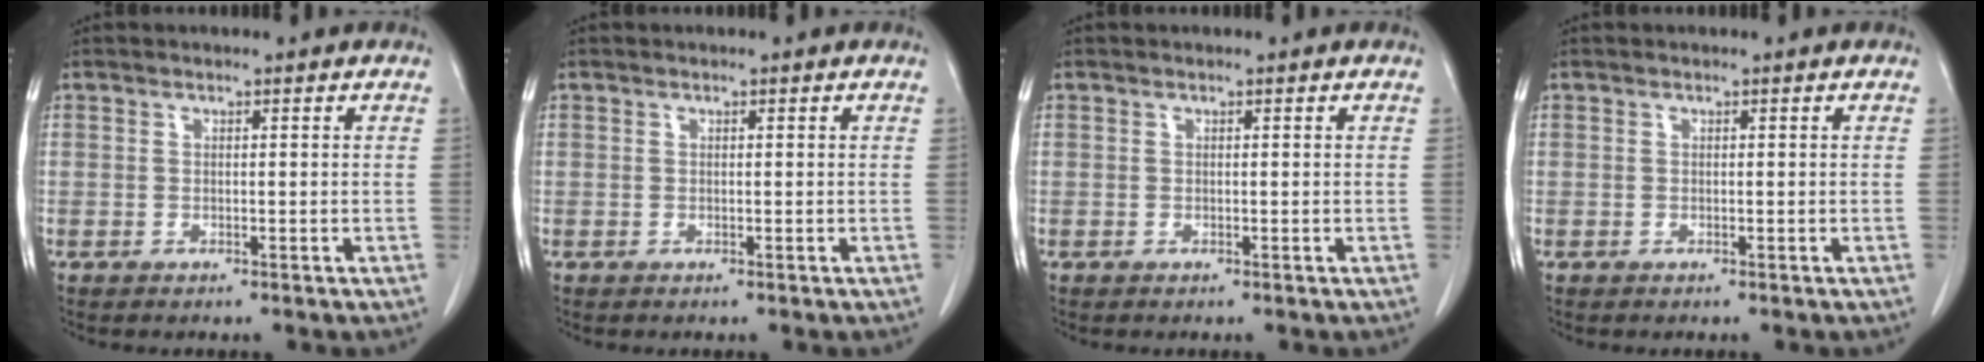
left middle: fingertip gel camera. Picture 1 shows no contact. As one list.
[{"total": 0.0}, {"total": 0.0}, {"total": 0.0}]